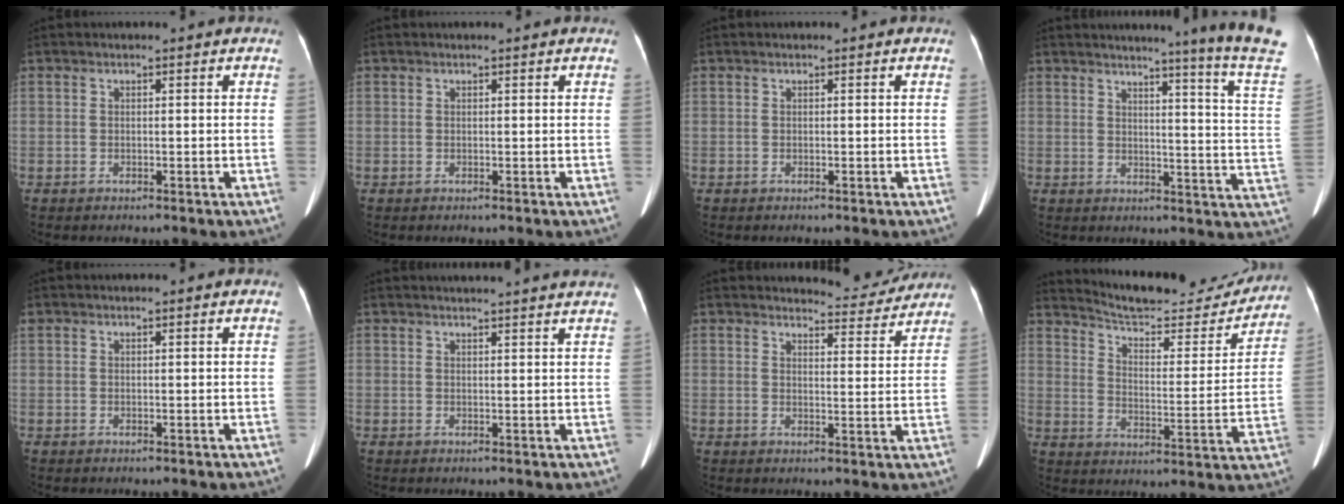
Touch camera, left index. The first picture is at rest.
{"total": 1.2, "force": [1.1, 0.0, 0.5], "torque": [-0.004, -0.007, 0.007]}
{"total": 0.0}
{"total": 15.6, "force": [13.3, -3.7, 7.4], "torque": [-0.102, -0.123, 0.138]}
{"total": 1.2, "force": [1.1, 0.3, 0.5], "torque": [-0.010, 0.004, 0.016]}
{"total": 11.6, "force": [10.9, -0.4, 4.0], "torque": [-0.054, -0.021, 0.115]}
{"total": 6.2, "force": [6.1, 0.7, 0.0], "torque": [0.000, -0.033, 0.068]}
{"total": 19.9, "force": [19.0, 3.4, 5.0], "torque": [-0.068, -0.055, 0.253]}